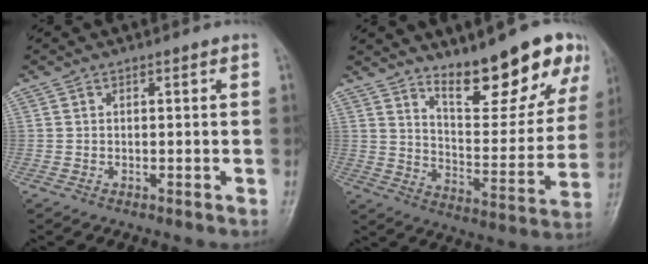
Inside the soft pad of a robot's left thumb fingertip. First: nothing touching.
{"total": 17.3, "force": [11.9, 5.2, 11.5], "torque": [-0.109, -0.080, 0.185]}